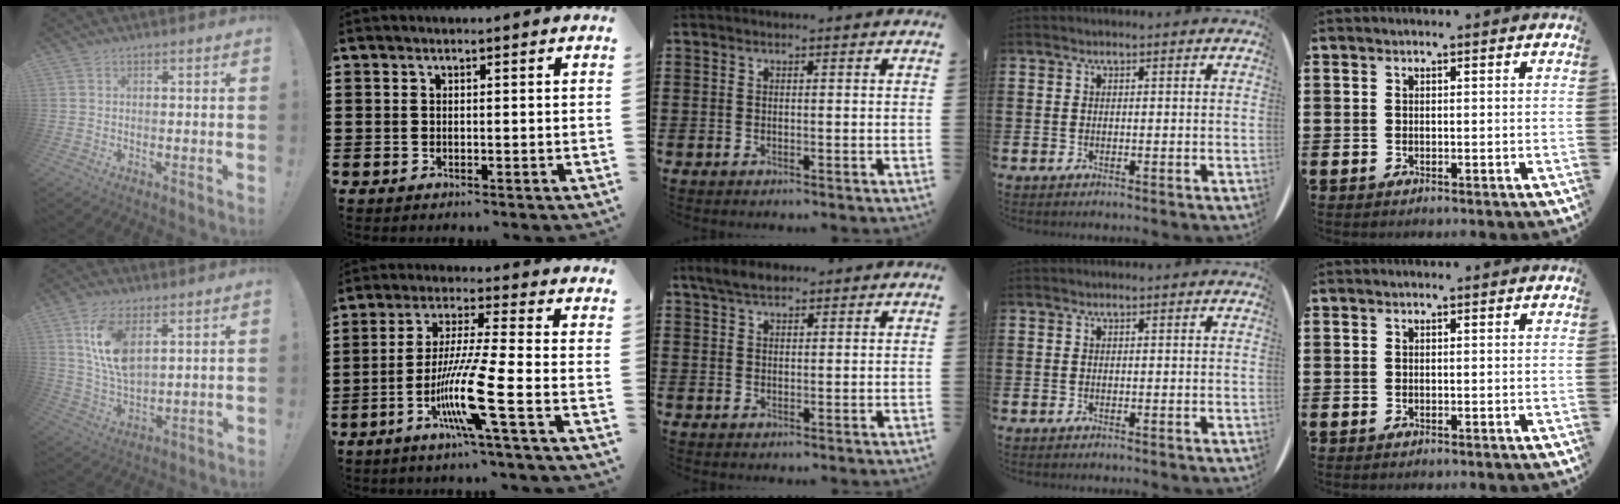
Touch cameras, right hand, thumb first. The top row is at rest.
{"thumb": {"total": 11.8, "force": [5.4, 5.7, 8.8], "torque": [-0.175, -0.025, 0.095]}, "index": {"total": 11.5, "force": [-4.6, 0.1, 10.6], "torque": [-0.223, -0.016, -0.095]}, "middle": {"total": 2.7, "force": [2.3, 0.8, 1.1], "torque": [-0.027, 0.006, 0.045]}}